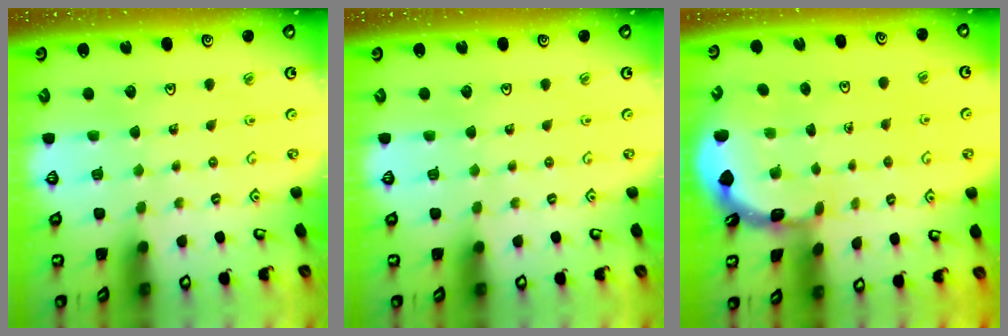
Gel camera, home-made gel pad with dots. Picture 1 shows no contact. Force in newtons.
{"total": 0.0}
{"total": 1.8, "press": 1.8, "slide": 0.1}